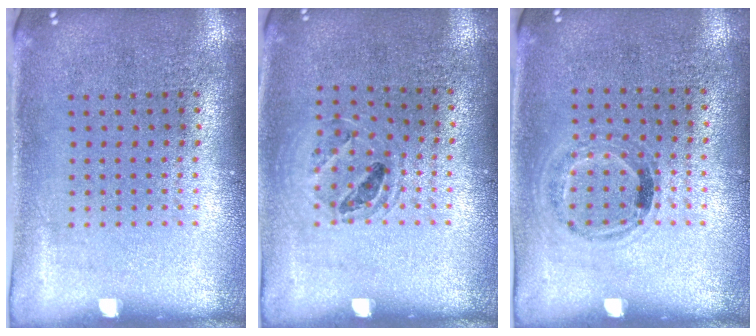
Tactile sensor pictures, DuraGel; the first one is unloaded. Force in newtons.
{"total": 1.0, "press": 0.9, "slide": 0.2}
{"total": 0.9, "press": 0.7, "slide": 0.6}